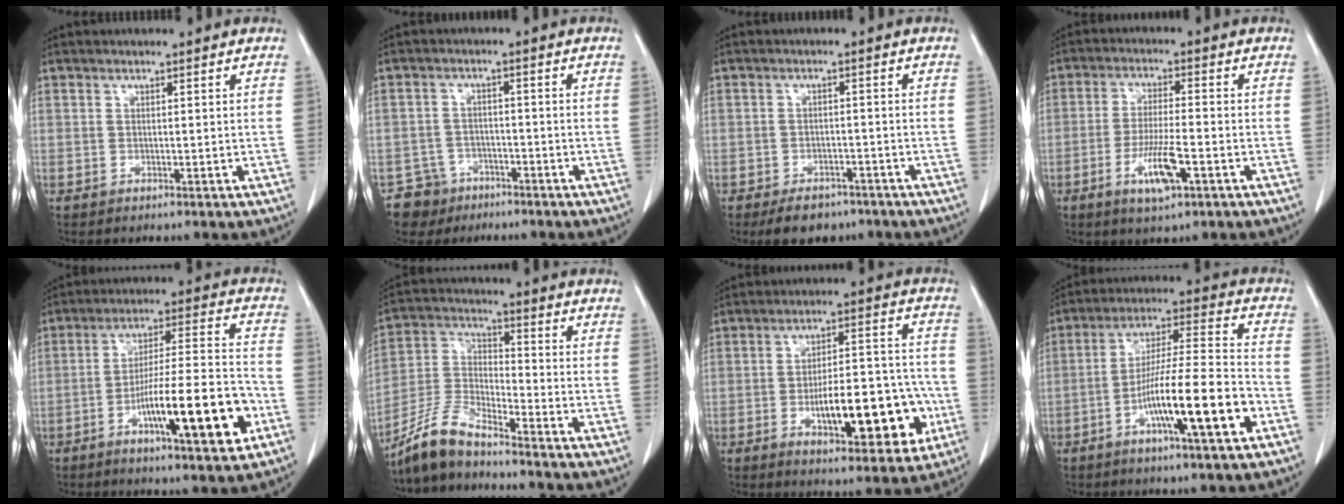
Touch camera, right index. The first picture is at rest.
{"total": 5.3, "force": [-3.6, 3.9, -0.3], "torque": [0.011, 0.008, -0.061]}
{"total": 5.8, "force": [-4.4, 3.1, 2.2], "torque": [-0.030, 0.002, -0.062]}
{"total": 3.6, "force": [-1.5, 0.9, 3.2], "torque": [-0.058, 0.000, -0.024]}
{"total": 16.7, "force": [-6.5, 2.1, 15.2], "torque": [-0.248, 0.005, -0.099]}
{"total": 8.3, "force": [-7.6, 0.8, 3.3], "torque": [-0.082, -0.002, -0.155]}
{"total": 15.8, "force": [-4.6, 5.3, 14.1], "torque": [-0.204, 0.023, -0.060]}
{"total": 15.3, "force": [-6.0, 0.9, 14.1], "torque": [-0.246, -0.003, -0.101]}